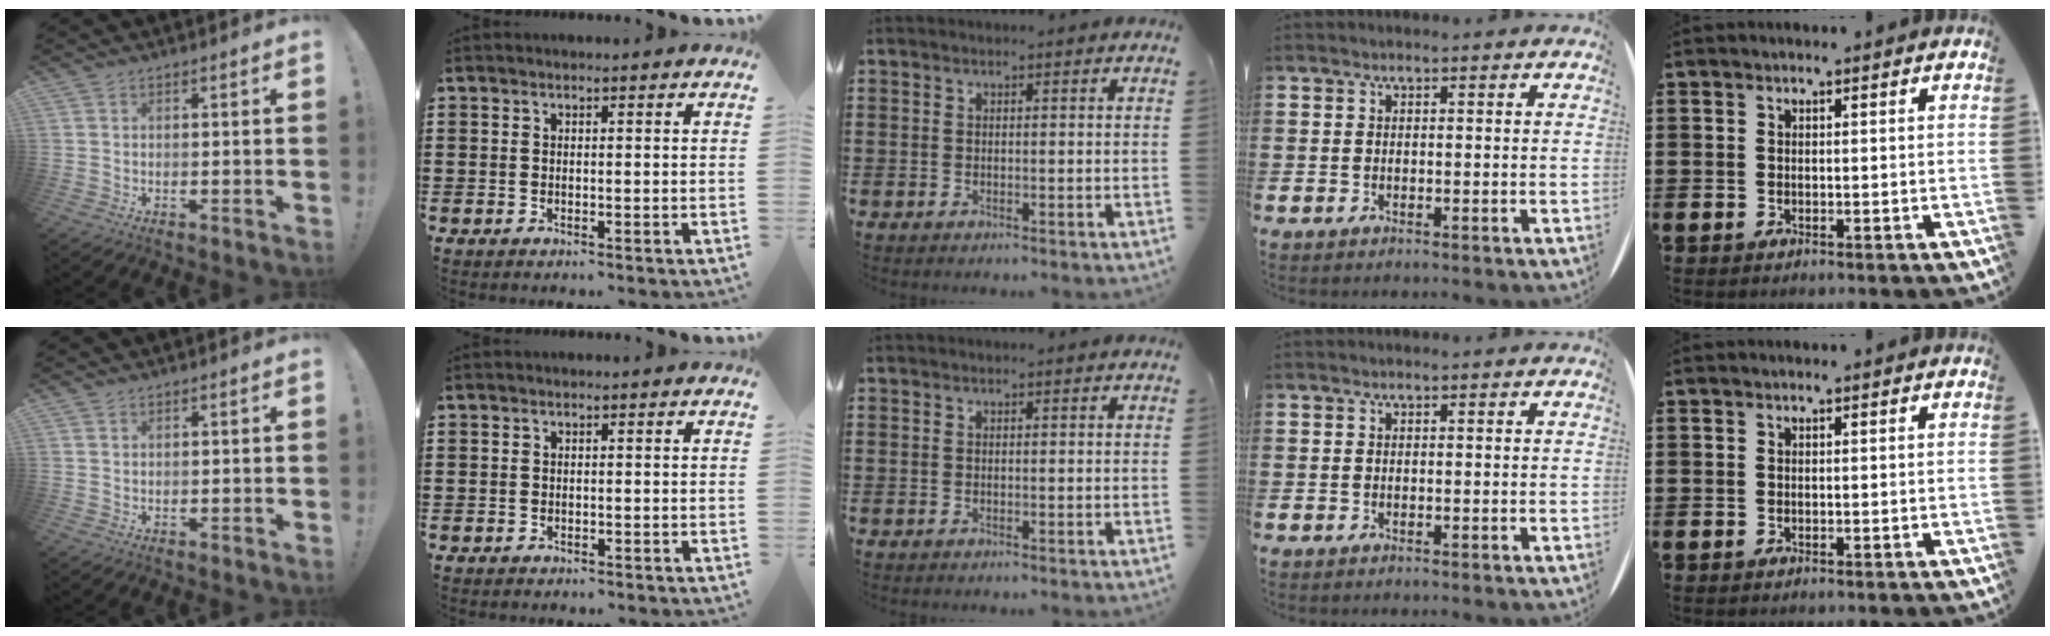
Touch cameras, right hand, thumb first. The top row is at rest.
{"thumb": {"total": 0.8, "force": [0.6, 0.4, 0.2], "torque": [0.004, -0.003, 0.011]}, "index": {"total": 0.5, "force": [-0.3, 0.4, 0.0], "torque": [-0.001, 0.004, -0.008]}}